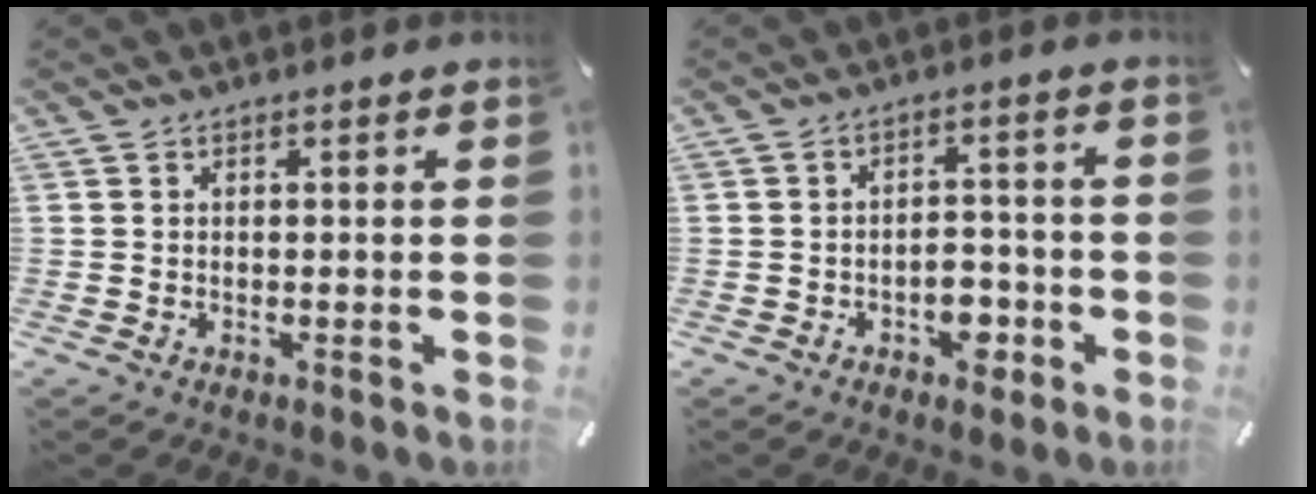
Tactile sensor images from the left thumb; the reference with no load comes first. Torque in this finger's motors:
{"motor_torque": [-0.78, 0.93, 0.52, 0.50, 0.03]}